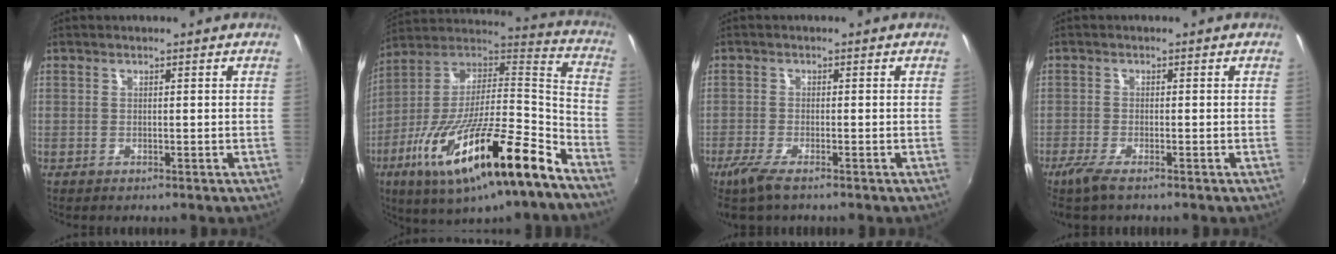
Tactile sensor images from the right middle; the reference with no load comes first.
{"total": 27.2, "force": [-14.9, 5.6, 22.0], "torque": [-0.362, -0.037, -0.260]}
{"total": 5.2, "force": [-3.6, 0.8, 3.6], "torque": [-0.088, -0.019, -0.071]}
{"total": 4.2, "force": [-3.0, 0.5, 3.0], "torque": [-0.072, -0.015, -0.058]}